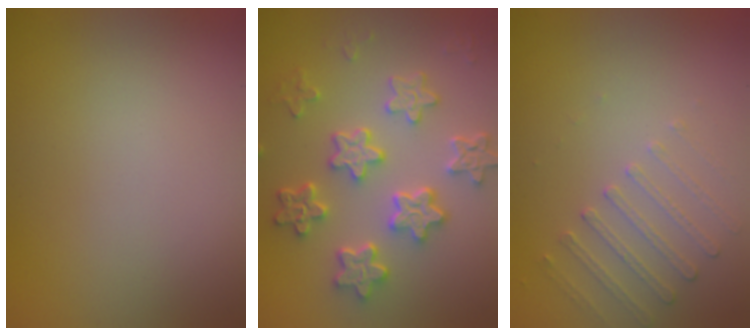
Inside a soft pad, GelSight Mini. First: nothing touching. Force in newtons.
{"total": 5.7, "press": 4.6, "slide": 3.4}
{"total": 1.7, "press": 1.2, "slide": 1.2}